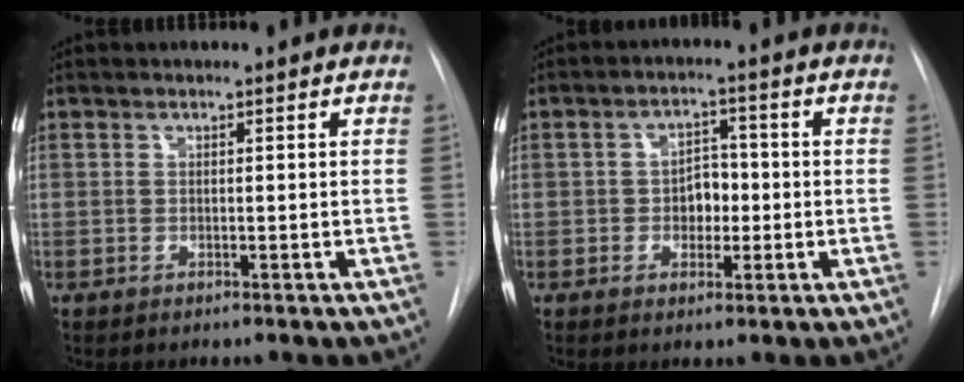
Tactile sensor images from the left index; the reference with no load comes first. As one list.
[{"total": 4.2, "force": [-0.6, 3.0, 3.0], "torque": [-0.044, 0.012, -0.008]}]